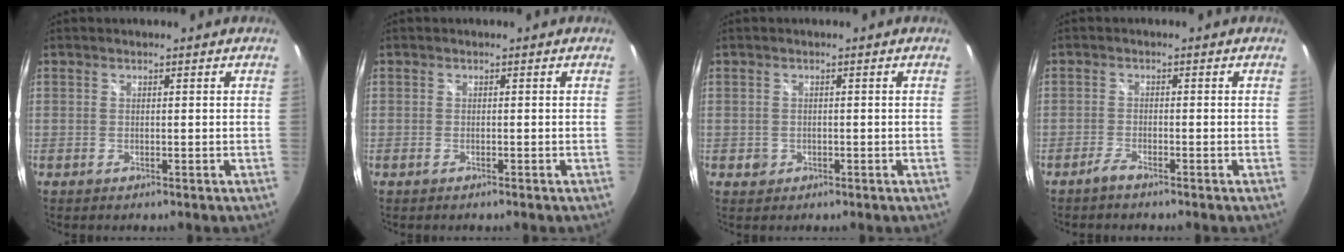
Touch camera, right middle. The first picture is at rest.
{"total": 0.5, "force": [-0.4, 0.1, 0.2], "torque": [-0.004, -0.001, -0.009]}
{"total": 1.6, "force": [-0.5, 1.5, 0.3], "torque": [-0.007, -0.002, -0.006]}
{"total": 1.9, "force": [-1.7, 0.2, 0.8], "torque": [-0.026, -0.002, -0.036]}